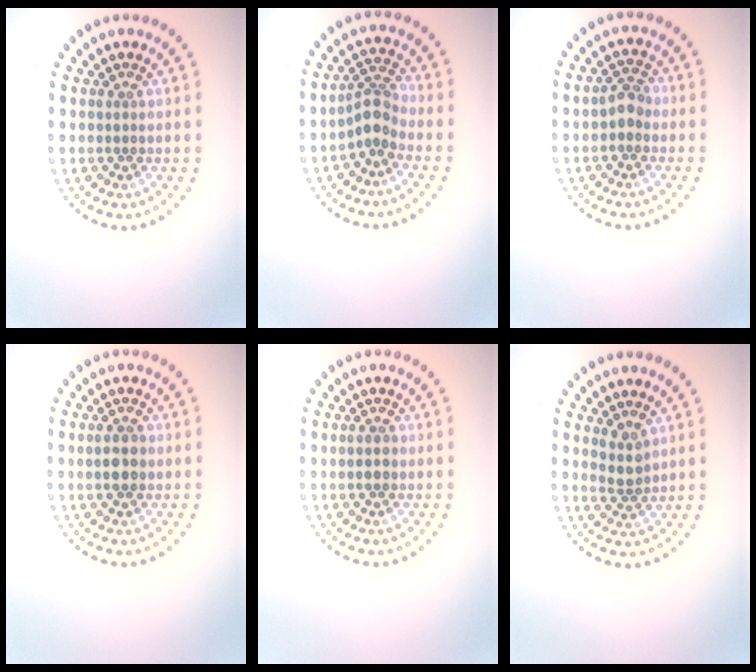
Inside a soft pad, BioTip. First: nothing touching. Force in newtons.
{"total": 2.7, "press": 2.1, "slide": 1.8}
{"total": 2.1, "press": 2.0, "slide": 0.5}
{"total": 2.4, "press": 2.4, "slide": 0.1}
{"total": 1.2, "press": 1.2, "slide": 0.2}
{"total": 1.9, "press": 1.7, "slide": 1.0}